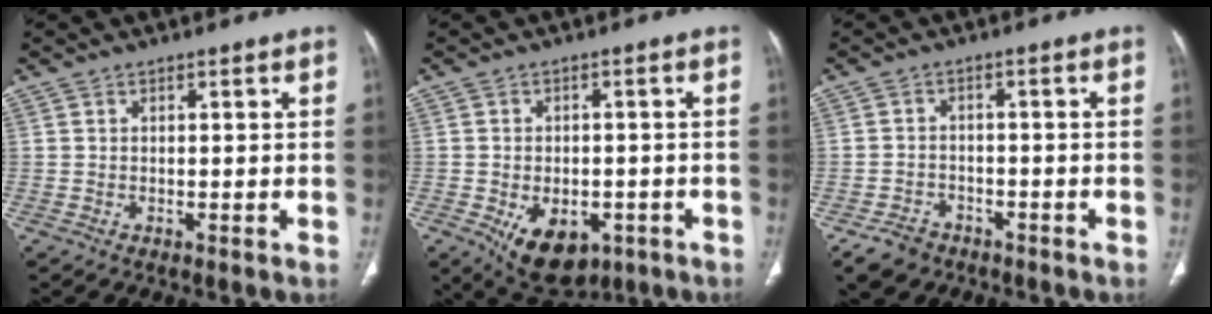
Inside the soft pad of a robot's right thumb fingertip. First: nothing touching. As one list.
[{"total": 11.4, "force": [-4.9, 7.2, 7.3], "torque": [-0.092, 0.008, -0.056]}, {"total": 5.5, "force": [-3.8, 3.7, 1.5], "torque": [-0.025, 0.019, -0.061]}]